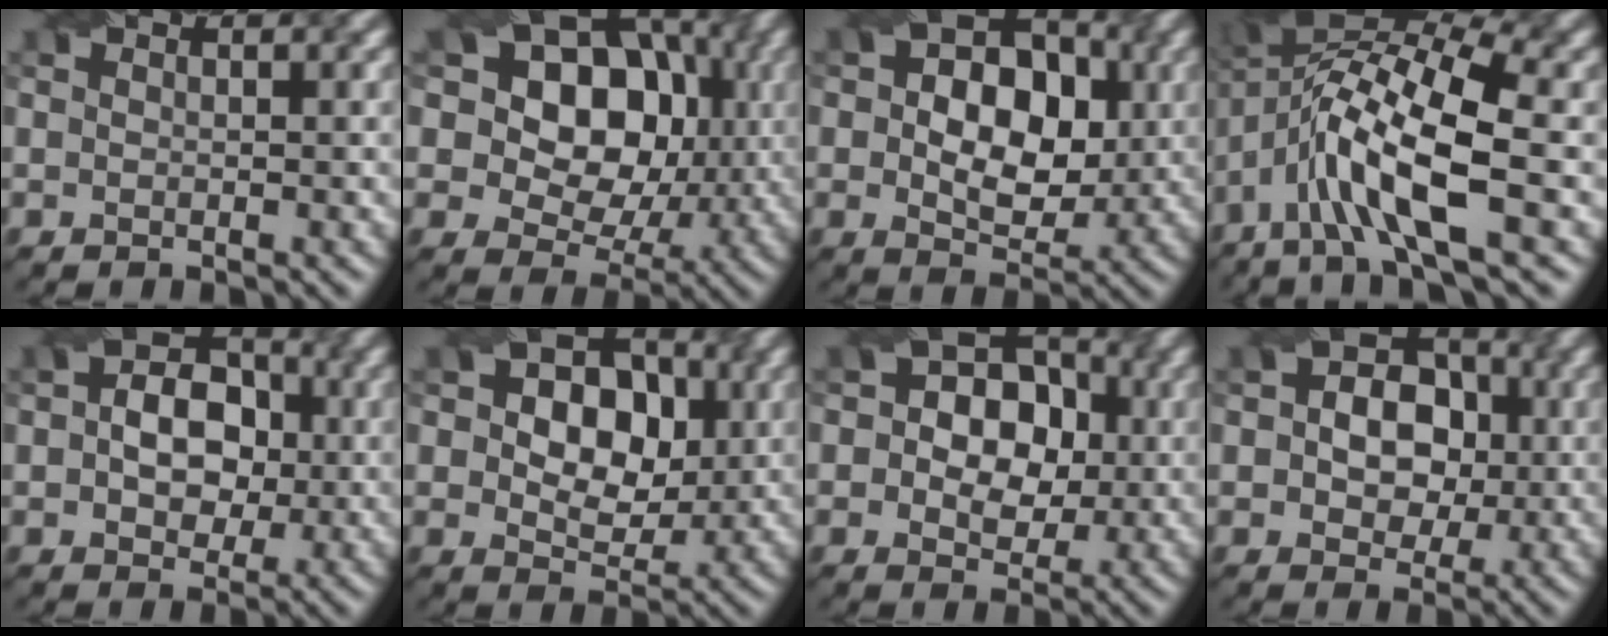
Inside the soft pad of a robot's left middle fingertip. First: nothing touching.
{"total": 13.0, "force": [3.4, 9.5, 8.2], "torque": [-0.126, 0.045, 0.031]}
{"total": 8.8, "force": [0.4, 6.1, 6.3], "torque": [-0.093, 0.002, 0.002]}
{"total": 11.6, "force": [-2.1, 3.5, 10.8], "torque": [-0.204, 0.013, -0.043]}
{"total": 6.2, "force": [0.1, 4.4, 4.4], "torque": [-0.068, 0.008, -0.006]}
{"total": 8.5, "force": [1.3, 6.2, 5.6], "torque": [-0.075, 0.017, 0.011]}
{"total": 7.8, "force": [0.7, 5.9, 5.0], "torque": [-0.055, 0.020, -0.006]}
{"total": 6.7, "force": [0.4, 4.9, 4.5], "torque": [-0.058, 0.011, -0.003]}